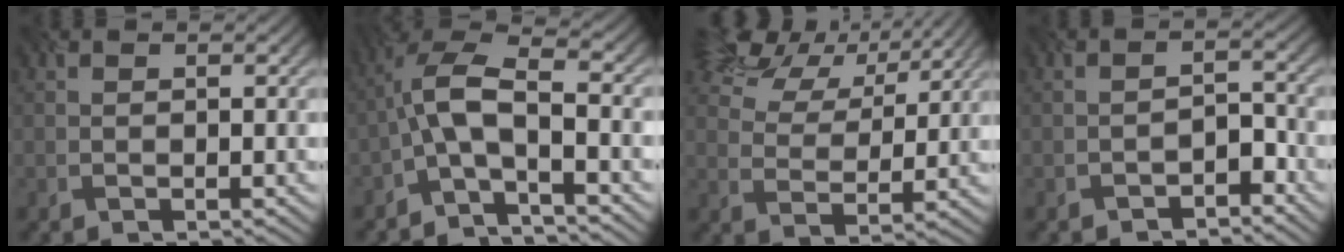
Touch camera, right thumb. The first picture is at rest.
{"total": 7.9, "force": [-3.3, 2.8, 6.6], "torque": [-0.128, 0.019, -0.067]}
{"total": 8.1, "force": [6.5, 3.5, 3.4], "torque": [-0.080, 0.016, 0.128]}
{"total": 2.8, "force": [-2.7, 0.8, 0.5], "torque": [-0.003, 0.012, -0.037]}